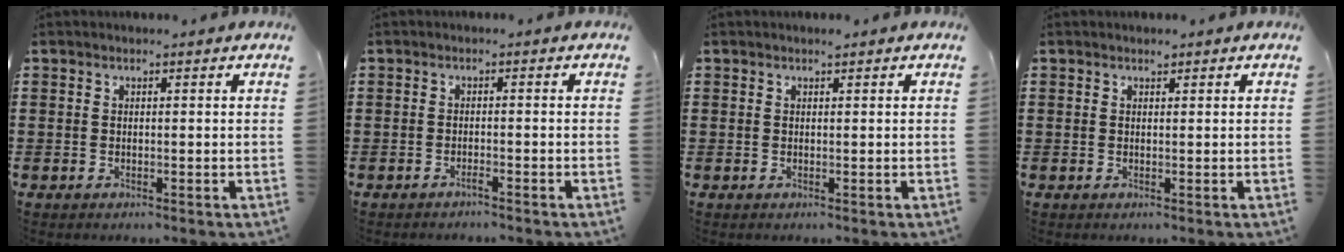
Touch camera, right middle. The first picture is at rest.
{"total": 0.9, "force": [-0.8, -0.1, 0.4], "torque": [-0.011, -0.003, -0.014]}
{"total": 0.0}
{"total": 0.8, "force": [0.6, 0.4, 0.2], "torque": [-0.004, 0.001, 0.012]}